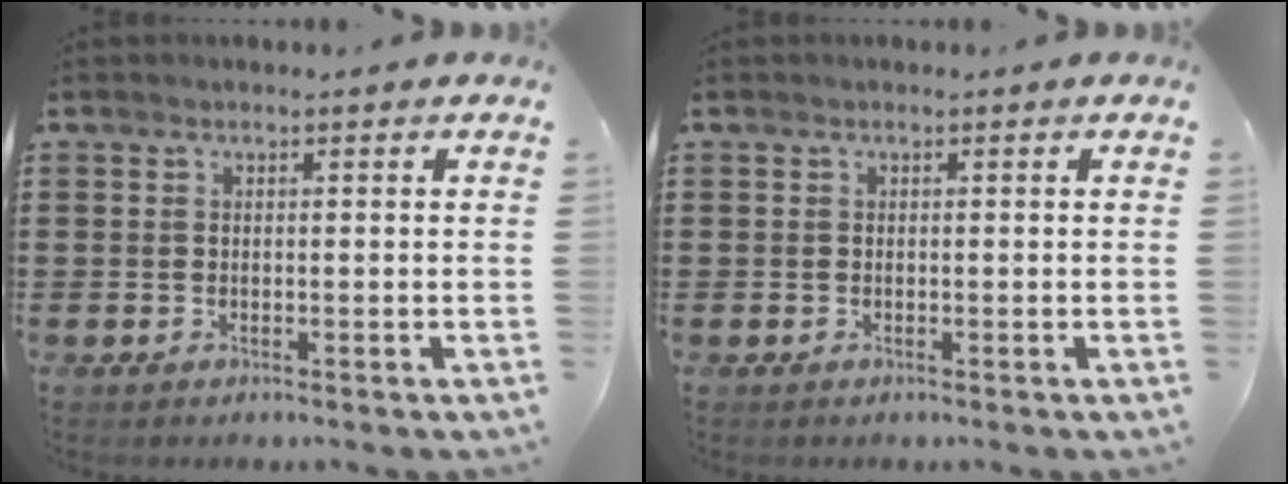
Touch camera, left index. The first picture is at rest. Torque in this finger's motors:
{"motor_torque": [-0.02, -0.02, 0.01, -0.01]}